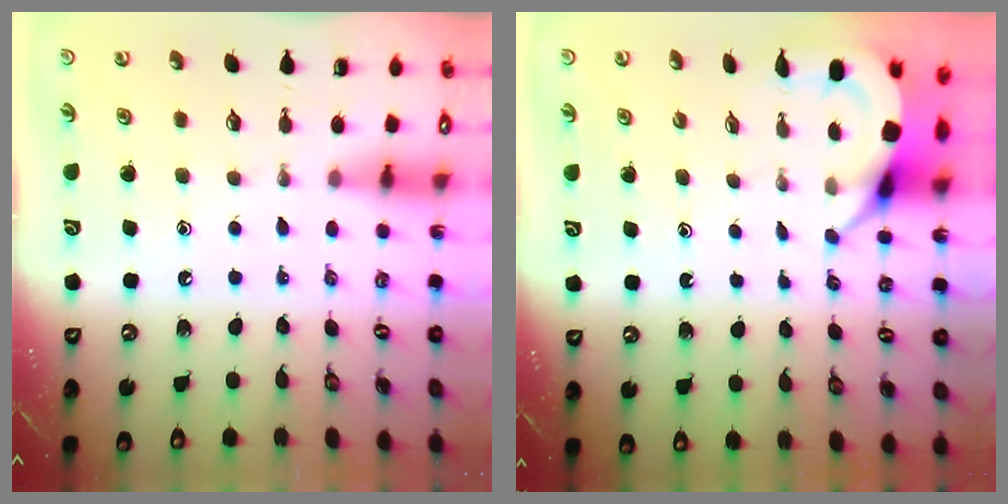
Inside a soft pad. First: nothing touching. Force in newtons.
{"total": 4.6, "press": 4.6, "slide": 0.5}